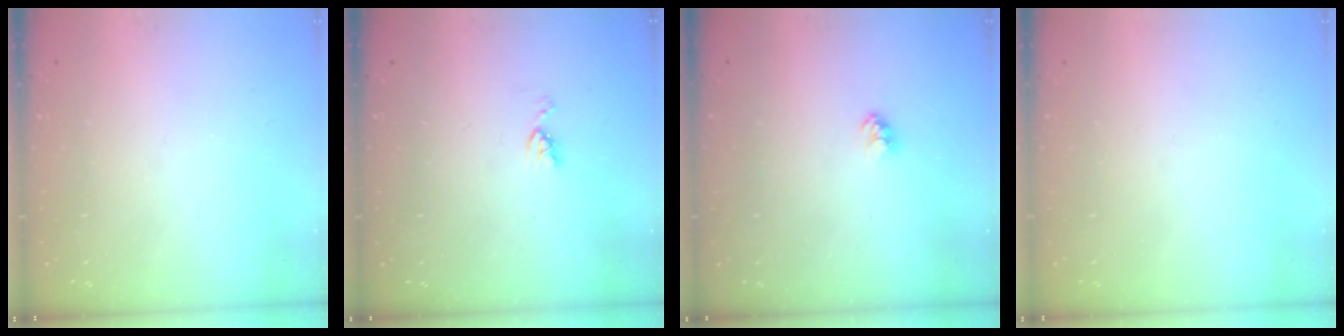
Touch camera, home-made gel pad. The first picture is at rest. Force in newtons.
{"total": 4.0, "press": 4.0, "slide": 0.6}
{"total": 2.3, "press": 2.3, "slide": 0.1}
{"total": 0.0}